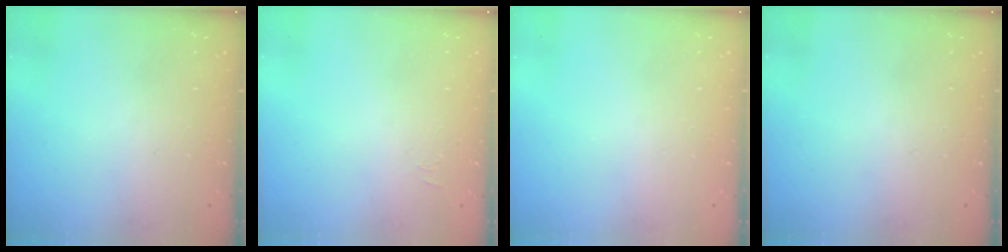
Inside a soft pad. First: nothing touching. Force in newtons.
{"total": 4.5, "press": 4.4, "slide": 0.9}
{"total": 0.0}
{"total": 0.0}